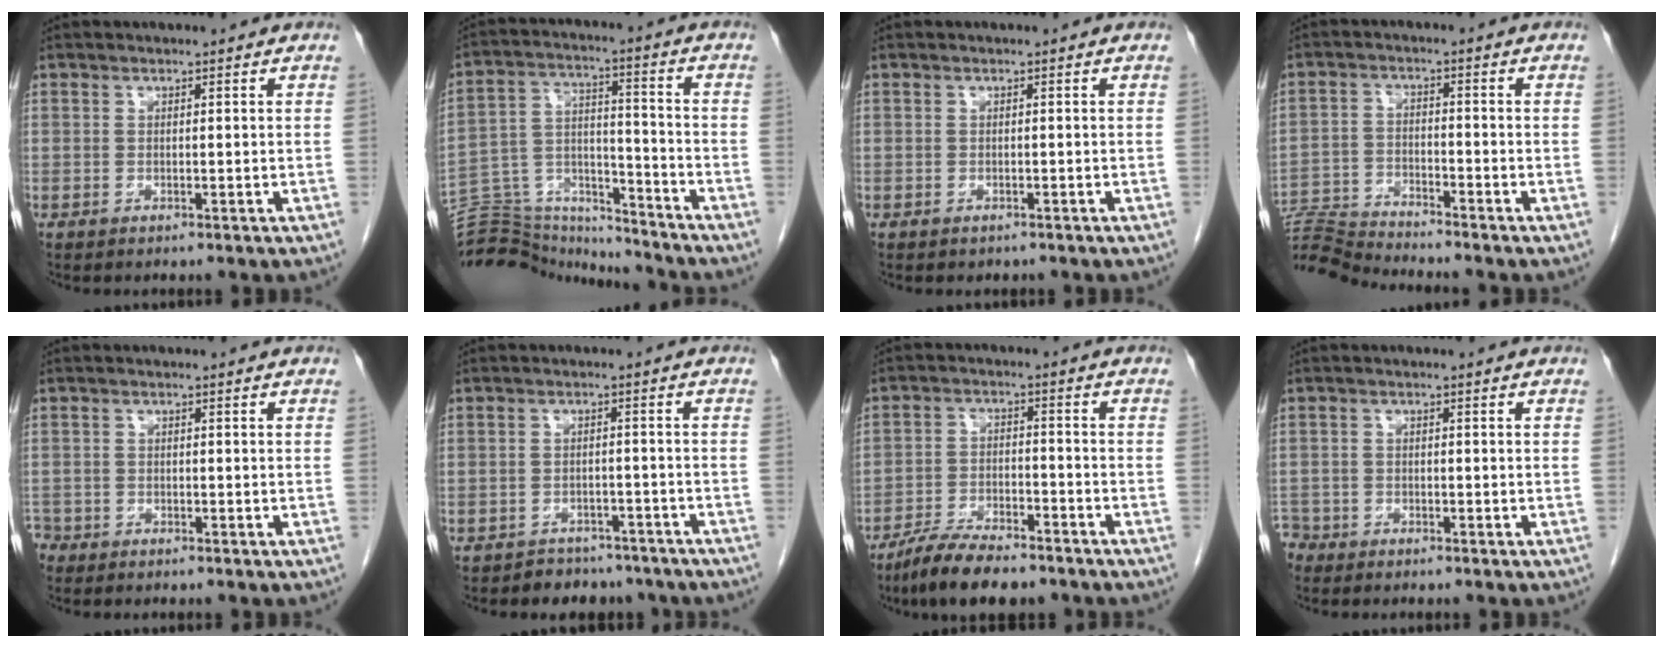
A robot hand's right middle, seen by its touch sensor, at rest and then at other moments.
{"total": 15.9, "force": [-15.5, 2.9, 2.1], "torque": [-0.045, 0.048, -0.249]}
{"total": 0.9, "force": [-0.7, 0.5, 0.1], "torque": [-0.008, 0.001, -0.008]}
{"total": 8.1, "force": [-7.9, -1.7, 0.1], "torque": [-0.004, 0.000, -0.151]}
{"total": 2.3, "force": [-1.9, 1.2, 0.0], "torque": [-0.004, 0.002, -0.037]}
{"total": 6.7, "force": [-5.7, 3.5, 0.5], "torque": [0.004, 0.011, -0.067]}
{"total": 10.0, "force": [-8.1, 2.6, 5.3], "torque": [-0.090, -0.018, -0.141]}
{"total": 2.7, "force": [-2.4, 1.2, -0.3], "torque": [0.001, 0.002, -0.048]}